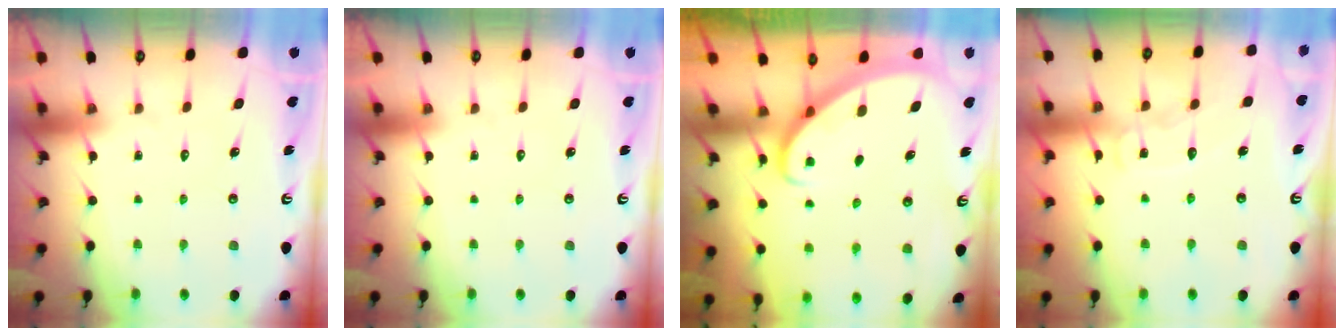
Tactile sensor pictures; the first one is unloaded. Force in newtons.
{"total": 0.0}
{"total": 2.8, "press": 2.8, "slide": 0.2}
{"total": 7.0, "press": 7.0, "slide": 0.7}